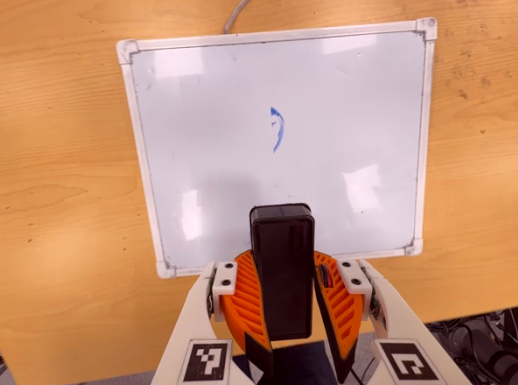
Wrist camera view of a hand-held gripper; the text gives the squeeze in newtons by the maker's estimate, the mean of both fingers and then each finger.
{"total": 11.5, "left": 10.8, "right": 12.1}